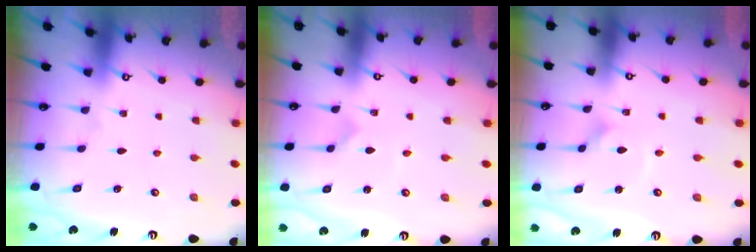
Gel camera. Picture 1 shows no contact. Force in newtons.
{"total": 0.0}
{"total": 1.6, "press": 1.6, "slide": 0.0}